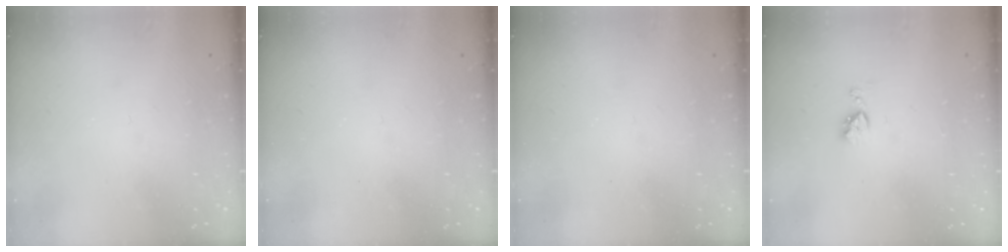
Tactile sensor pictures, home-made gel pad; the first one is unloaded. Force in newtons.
{"total": 0.0}
{"total": 0.0}
{"total": 4.4, "press": 4.4, "slide": 0.4}